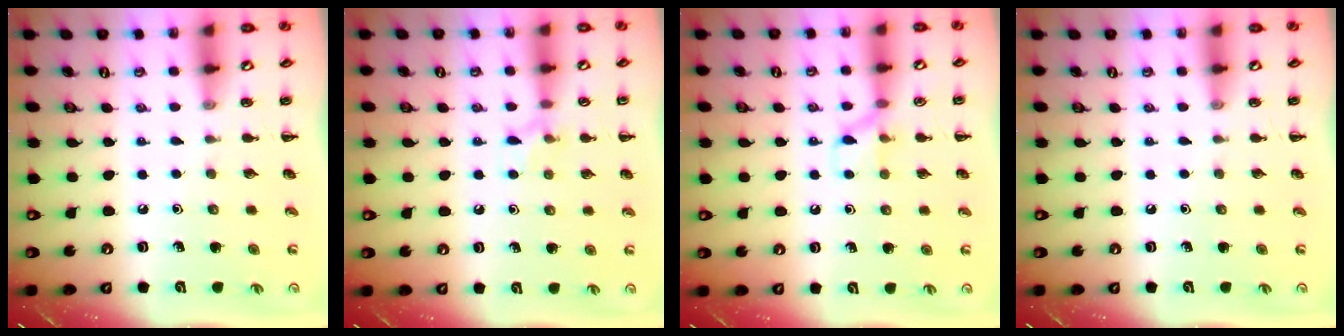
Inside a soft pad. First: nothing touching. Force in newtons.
{"total": 6.7, "press": 6.3, "slide": 2.0}
{"total": 6.7, "press": 6.7, "slide": 0.5}
{"total": 0.0}